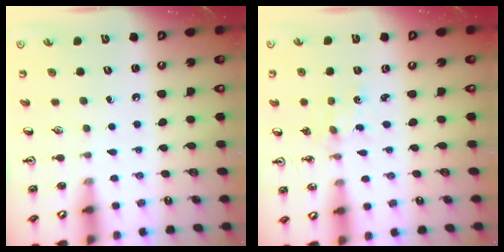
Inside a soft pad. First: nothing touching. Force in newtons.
{"total": 0.5, "press": 0.5, "slide": 0.2}